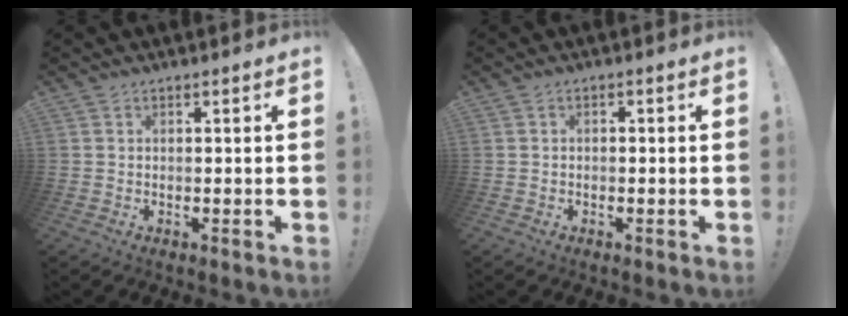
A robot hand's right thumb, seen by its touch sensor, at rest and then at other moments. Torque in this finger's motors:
{"motor_torque": [-0.22, -0.35, -0.18, 0.09, 0.01]}